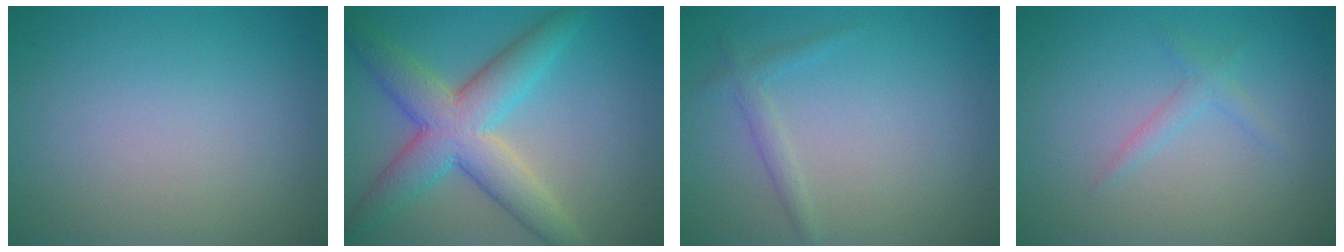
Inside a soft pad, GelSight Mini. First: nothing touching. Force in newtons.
{"total": 7.4, "press": 7.3, "slide": 0.5}
{"total": 1.4, "press": 1.4, "slide": 0.0}
{"total": 1.3, "press": 1.2, "slide": 0.1}